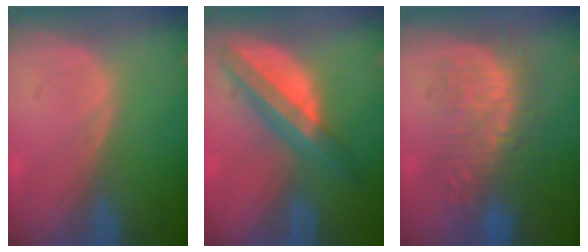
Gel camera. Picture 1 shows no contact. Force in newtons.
{"total": 7.7, "press": 6.5, "slide": 4.1}
{"total": 8.8, "press": 8.7, "slide": 1.4}